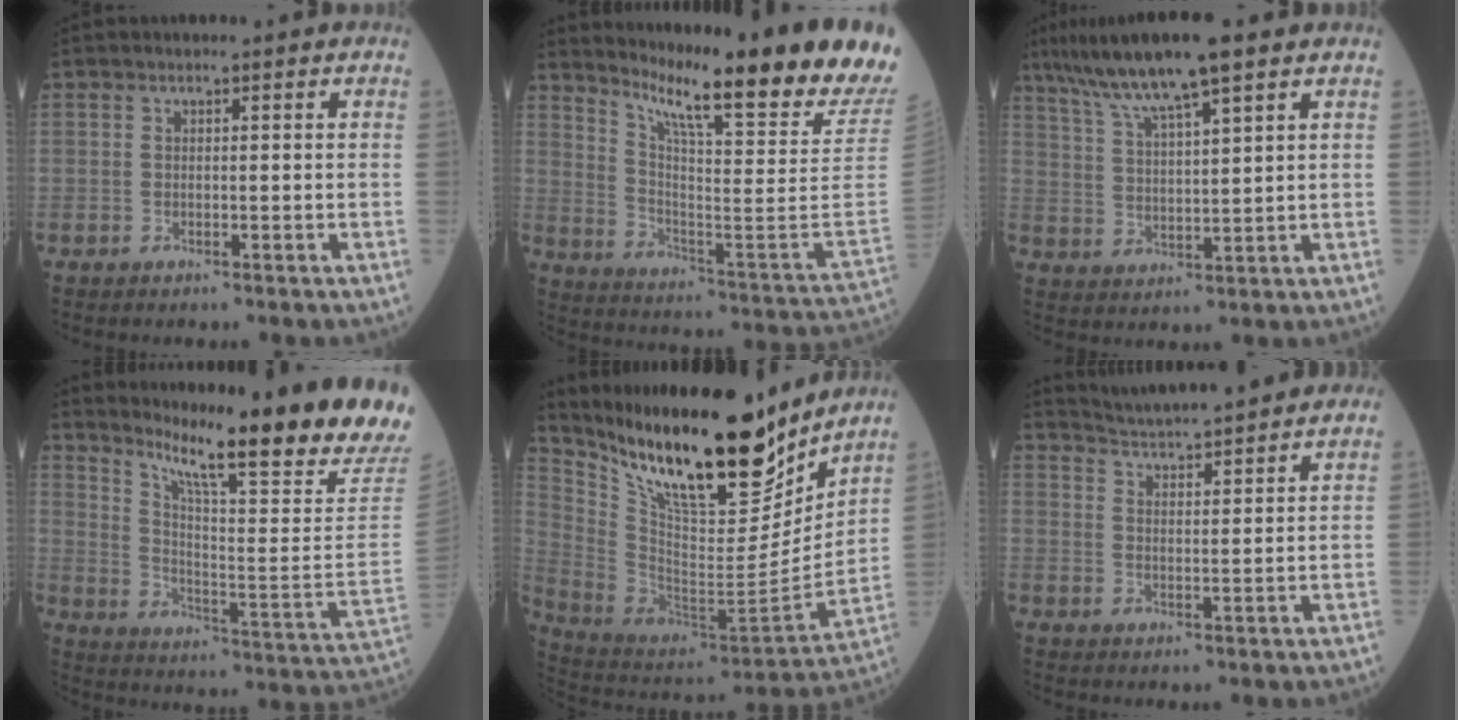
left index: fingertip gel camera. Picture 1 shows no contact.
{"total": 25.0, "force": [19.9, -1.3, 15.1], "torque": [-0.250, -0.099, 0.277]}
{"total": 10.6, "force": [7.5, 0.4, 7.5], "torque": [-0.139, 0.015, 0.134]}
{"total": 23.7, "force": [19.1, -1.2, 13.9], "torque": [-0.225, -0.093, 0.259]}
{"total": 25.0, "force": [18.7, 6.5, 15.4], "torque": [-0.276, -0.026, 0.316]}
{"total": 12.7, "force": [11.7, 0.7, 4.7], "torque": [-0.081, 0.013, 0.168]}